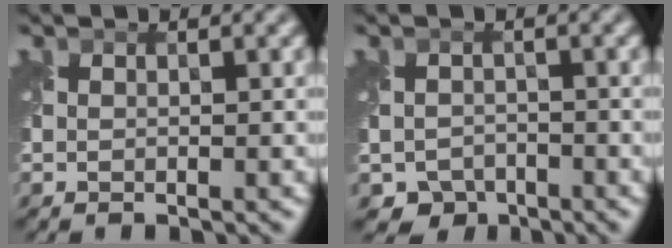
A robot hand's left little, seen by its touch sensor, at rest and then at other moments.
{"total": 3.4, "force": [-2.3, 2.5, 0.5], "torque": [0.001, -0.005, -0.041]}